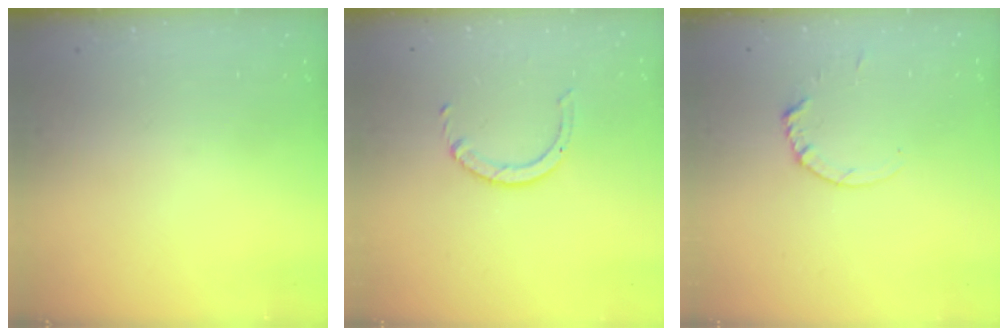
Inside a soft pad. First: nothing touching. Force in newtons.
{"total": 2.5, "press": 2.4, "slide": 0.3}
{"total": 1.8, "press": 1.7, "slide": 0.2}